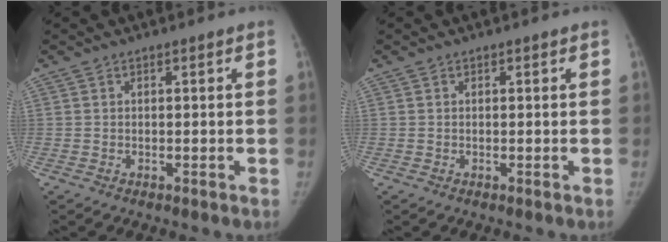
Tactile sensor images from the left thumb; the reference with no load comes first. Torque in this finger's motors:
{"motor_torque": [-0.06, 0.20, -0.15, 0.12, -0.02]}